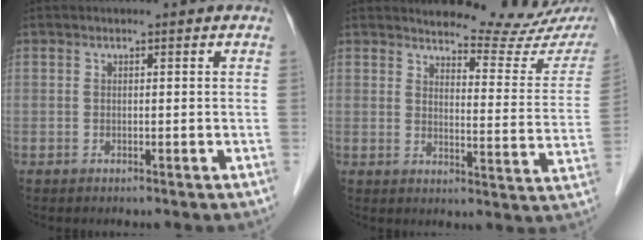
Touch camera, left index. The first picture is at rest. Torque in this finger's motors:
{"motor_torque": [-0.01, -0.35, 0.07, 0.00]}